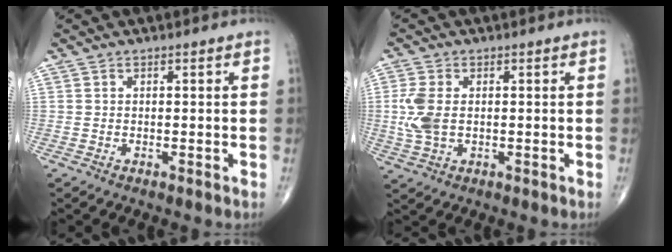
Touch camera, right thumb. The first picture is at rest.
{"total": 6.4, "force": [0.2, 3.9, 5.1], "torque": [-0.125, 0.001, 0.006]}